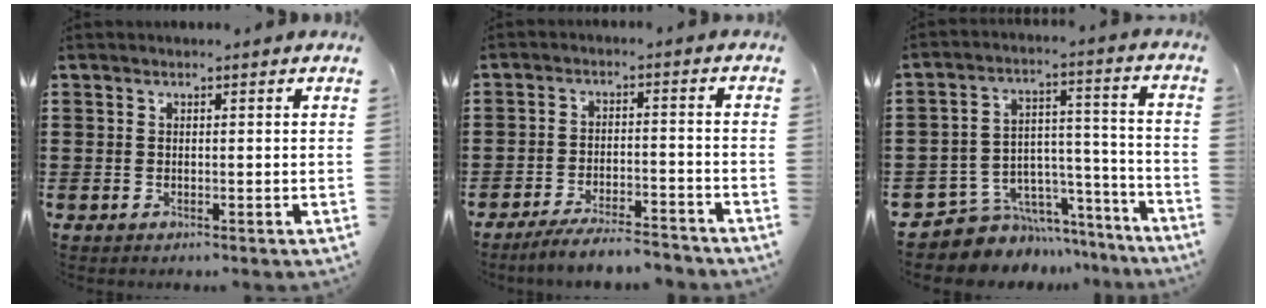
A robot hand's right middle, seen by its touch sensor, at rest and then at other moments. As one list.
[{"total": 5.1, "force": [-4.8, 0.2, 1.9], "torque": [-0.038, -0.004, -0.093]}, {"total": 6.6, "force": [-5.4, 3.7, 0.2], "torque": [-0.009, 0.010, -0.098]}]